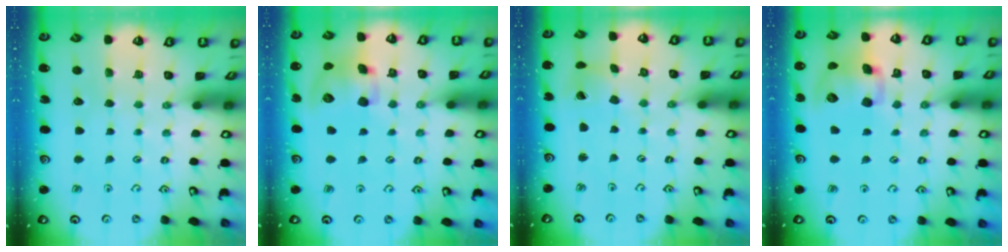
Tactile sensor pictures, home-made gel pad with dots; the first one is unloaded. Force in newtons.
{"total": 12.5, "press": 12.4, "slide": 1.8}
{"total": 2.3, "press": 2.3, "slide": 0.3}
{"total": 11.7, "press": 11.6, "slide": 2.1}